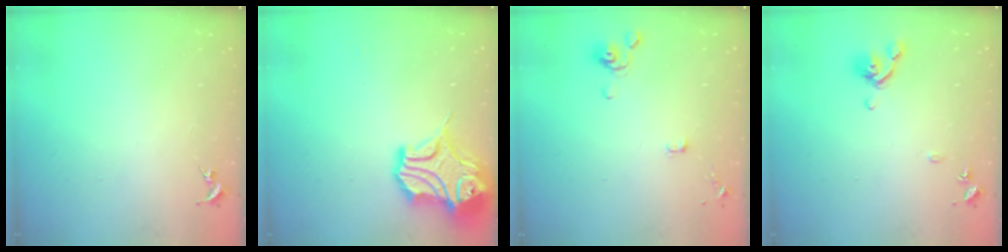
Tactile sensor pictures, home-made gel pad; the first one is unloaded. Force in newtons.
{"total": 15.4, "press": 15.2, "slide": 2.4}
{"total": 3.5, "press": 3.4, "slide": 0.7}
{"total": 8.6, "press": 8.5, "slide": 1.3}